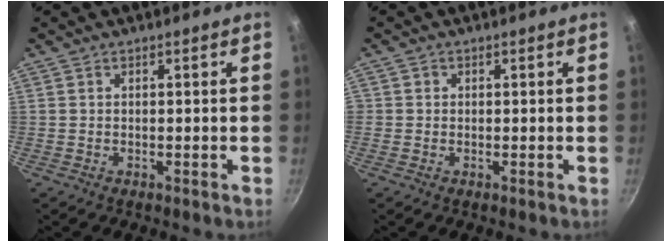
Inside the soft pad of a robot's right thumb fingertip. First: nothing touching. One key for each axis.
{"total": 1.1, "fx": -0.1, "fy": 1.1, "fz": 0.1, "tx": 0.003, "ty": 0.002, "tz": -0.004}